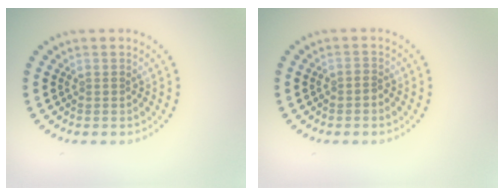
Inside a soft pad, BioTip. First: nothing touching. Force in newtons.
{"total": 0.6, "press": 0.3, "slide": 0.5}